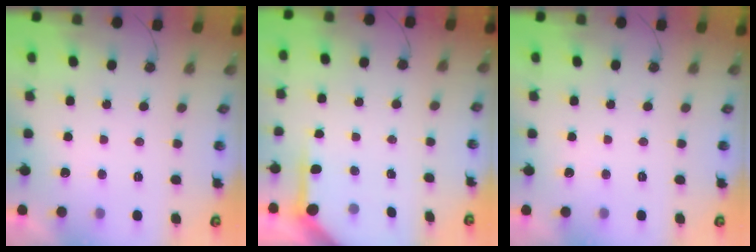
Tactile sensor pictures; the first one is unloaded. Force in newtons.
{"total": 4.1, "press": 4.1, "slide": 0.3}
{"total": 0.0}